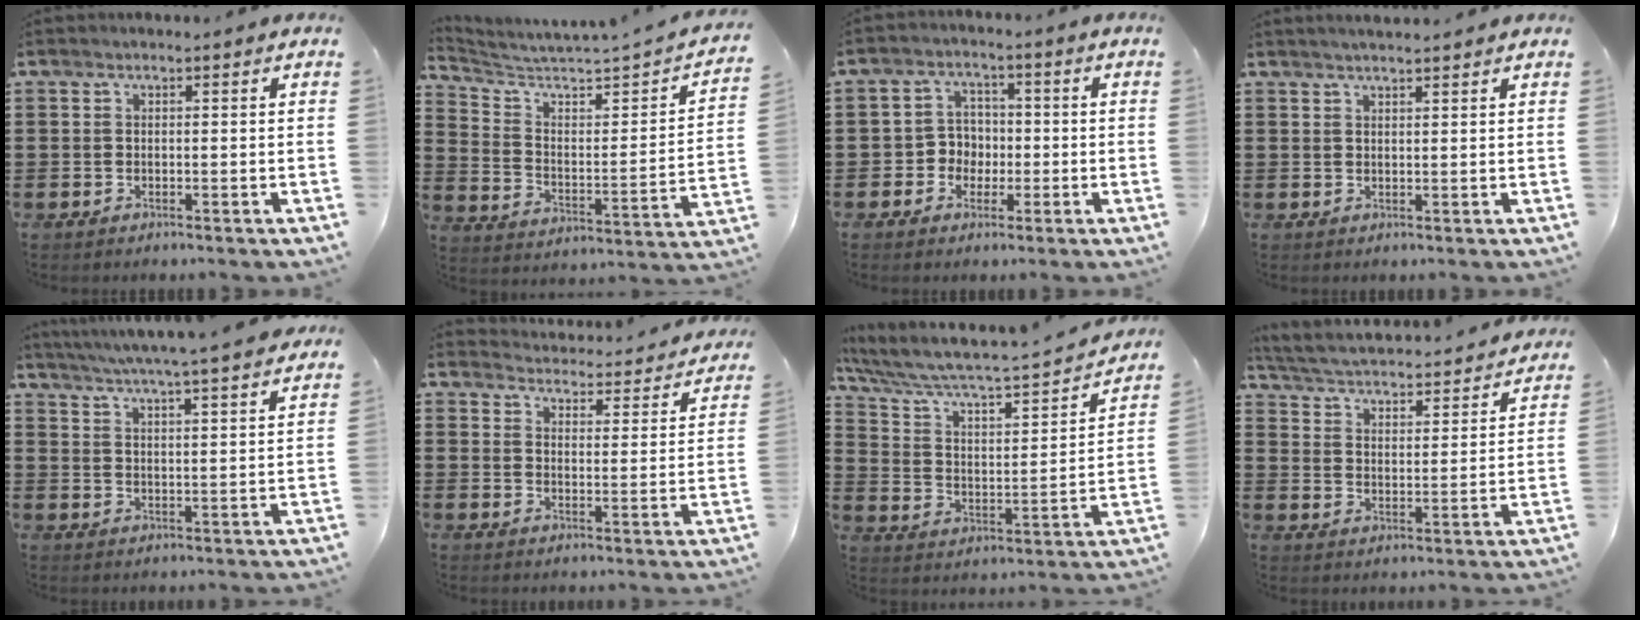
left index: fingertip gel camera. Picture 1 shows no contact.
{"total": 3.1, "force": [2.6, 0.2, 1.7], "torque": [-0.054, -0.037, 0.033]}
{"total": 4.2, "force": [-1.0, 3.9, 1.1], "torque": [-0.037, 0.011, -0.023]}
{"total": 1.5, "force": [1.5, -0.1, 0.3], "torque": [-0.008, 0.003, 0.029]}
{"total": 4.8, "force": [4.4, -1.0, 1.7], "torque": [-0.050, -0.033, 0.073]}
{"total": 3.8, "force": [3.8, -0.1, -0.1], "torque": [-0.015, -0.037, 0.059]}
{"total": 4.3, "force": [4.0, 0.7, 1.5], "torque": [-0.056, -0.047, 0.056]}
{"total": 2.6, "force": [2.5, 0.1, 0.6], "torque": [-0.033, -0.028, 0.030]}